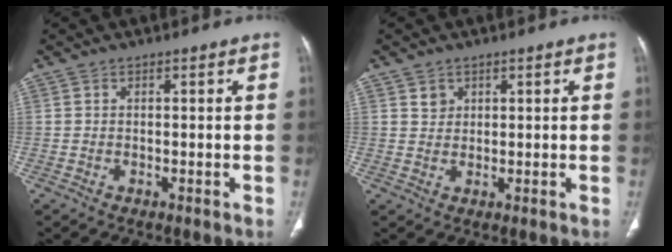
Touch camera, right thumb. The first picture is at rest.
{"total": 2.0, "force": [1.1, 1.6, 0.4], "torque": [0.006, -0.008, 0.018]}